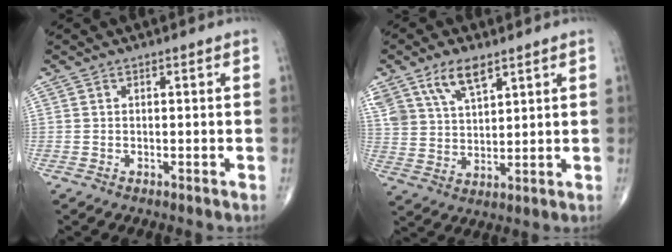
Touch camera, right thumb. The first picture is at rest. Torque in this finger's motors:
{"motor_torque": [-1.09, 1.20, 0.74, 0.65, 0.05]}